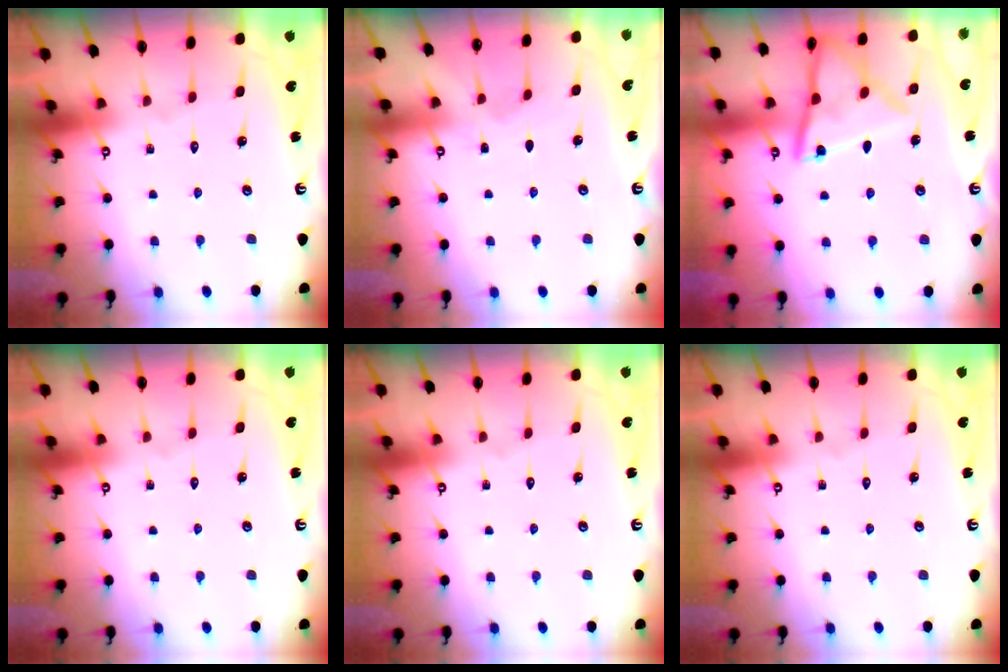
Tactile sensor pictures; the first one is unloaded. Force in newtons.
{"total": 2.8, "press": 2.8, "slide": 0.3}
{"total": 13.6, "press": 13.5, "slide": 1.0}
{"total": 0.0}
{"total": 0.0}
{"total": 0.0}